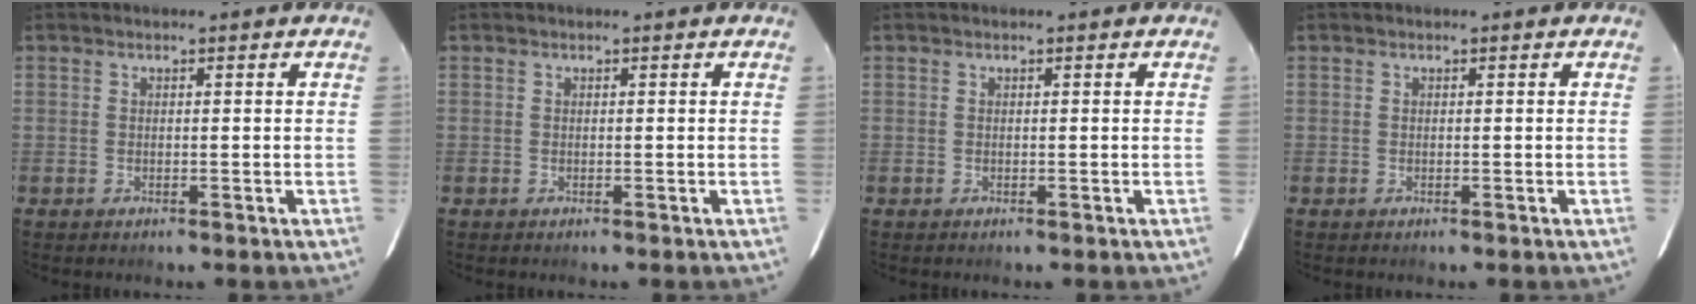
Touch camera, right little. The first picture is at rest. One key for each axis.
{"total": 0.0}
{"total": 0.0}
{"total": 0.0}